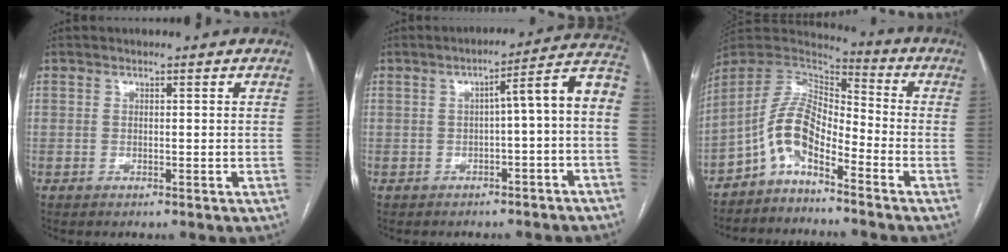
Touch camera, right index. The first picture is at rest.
{"total": 8.6, "force": [-1.6, 0.7, 8.4], "torque": [-0.105, 0.036, -0.026]}
{"total": 8.9, "force": [-4.8, 3.6, 6.6], "torque": [-0.136, 0.028, -0.094]}